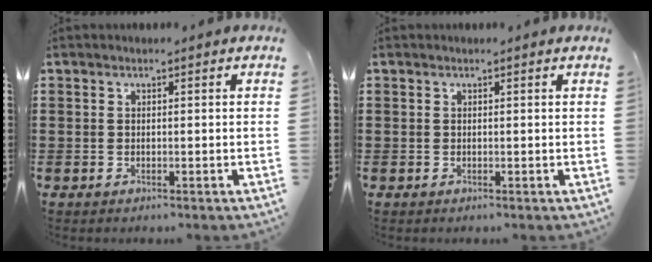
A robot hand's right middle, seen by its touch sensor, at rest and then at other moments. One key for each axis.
{"total": 0.0}